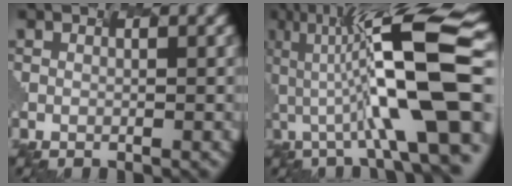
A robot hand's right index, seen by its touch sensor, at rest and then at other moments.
{"total": 12.4, "force": [-0.9, 2.5, 12.1], "torque": [-0.232, 0.025, 0.011]}